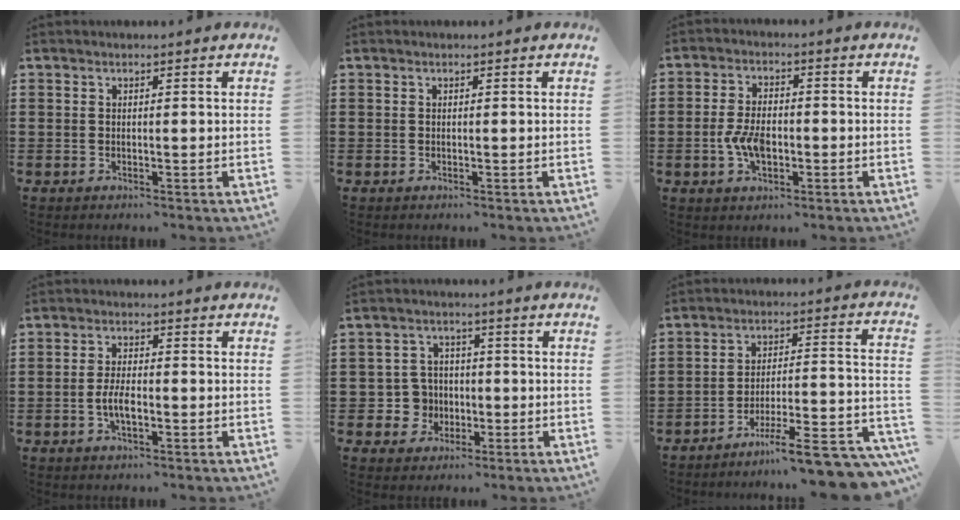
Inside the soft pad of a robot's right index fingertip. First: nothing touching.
{"total": 0.0}
{"total": 5.2, "force": [-1.2, 2.6, 4.3], "torque": [-0.098, -0.003, -0.024]}
{"total": 3.9, "force": [-1.1, 1.5, 3.5], "torque": [-0.082, -0.002, -0.026]}
{"total": 5.2, "force": [-1.0, 4.9, 1.5], "torque": [-0.059, 0.009, -0.022]}
{"total": 10.8, "force": [-8.6, 1.1, 6.3], "torque": [-0.083, 0.016, -0.159]}